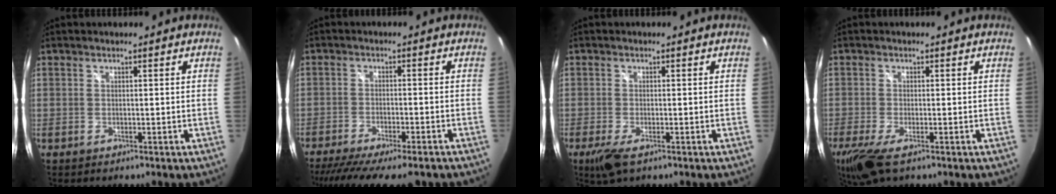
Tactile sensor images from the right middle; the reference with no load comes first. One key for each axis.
{"total": 14.7, "fx": -12.0, "fy": 2.5, "fz": 8.0, "tx": -0.161, "ty": -0.050, "tz": -0.182}
{"total": 4.3, "fx": -2.4, "fy": 1.2, "fz": 3.3, "tx": -0.073, "ty": -0.017, "tz": -0.043}
{"total": 5.3, "fx": -3.0, "fy": 1.2, "fz": 4.2, "tx": -0.094, "ty": -0.023, "tz": -0.055}